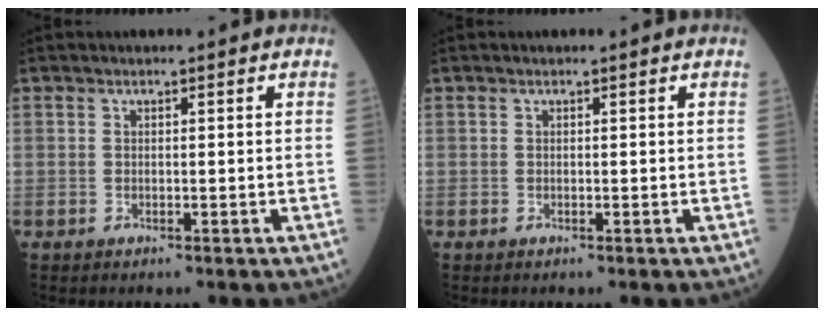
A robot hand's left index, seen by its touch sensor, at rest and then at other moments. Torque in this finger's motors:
{"motor_torque": [-0.02, 0.01, 0.00, 0.00]}